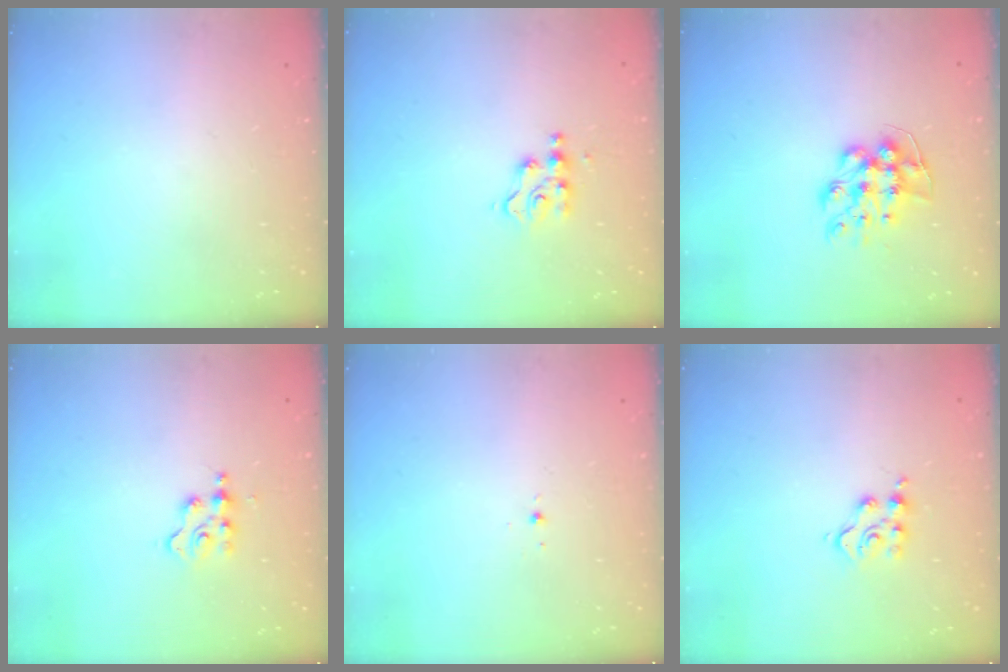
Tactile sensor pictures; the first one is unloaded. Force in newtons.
{"total": 4.0, "press": 4.0, "slide": 0.5}
{"total": 9.6, "press": 9.5, "slide": 0.8}
{"total": 2.1, "press": 2.1, "slide": 0.3}
{"total": 2.9, "press": 2.8, "slide": 0.8}
{"total": 4.8, "press": 4.8, "slide": 0.5}